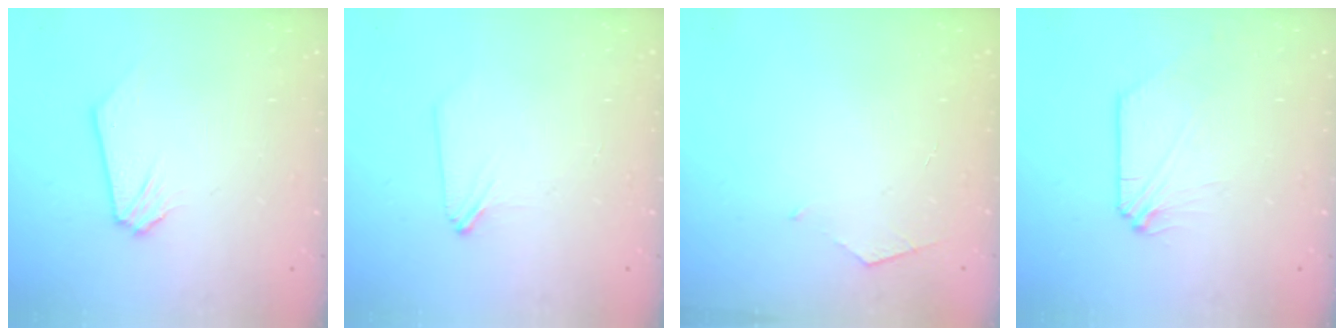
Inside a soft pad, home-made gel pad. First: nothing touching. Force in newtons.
{"total": 1.2, "press": 1.2, "slide": 0.3}
{"total": 2.7, "press": 2.7, "slide": 0.3}
{"total": 0.0}